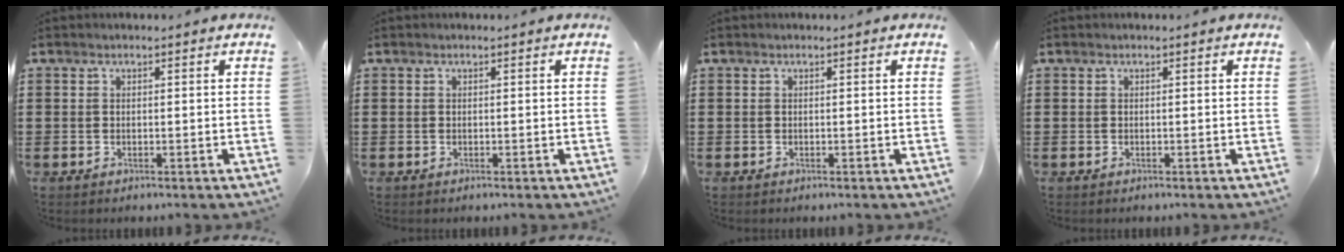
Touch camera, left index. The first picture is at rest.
{"total": 0.0}
{"total": 0.0}
{"total": 0.0}